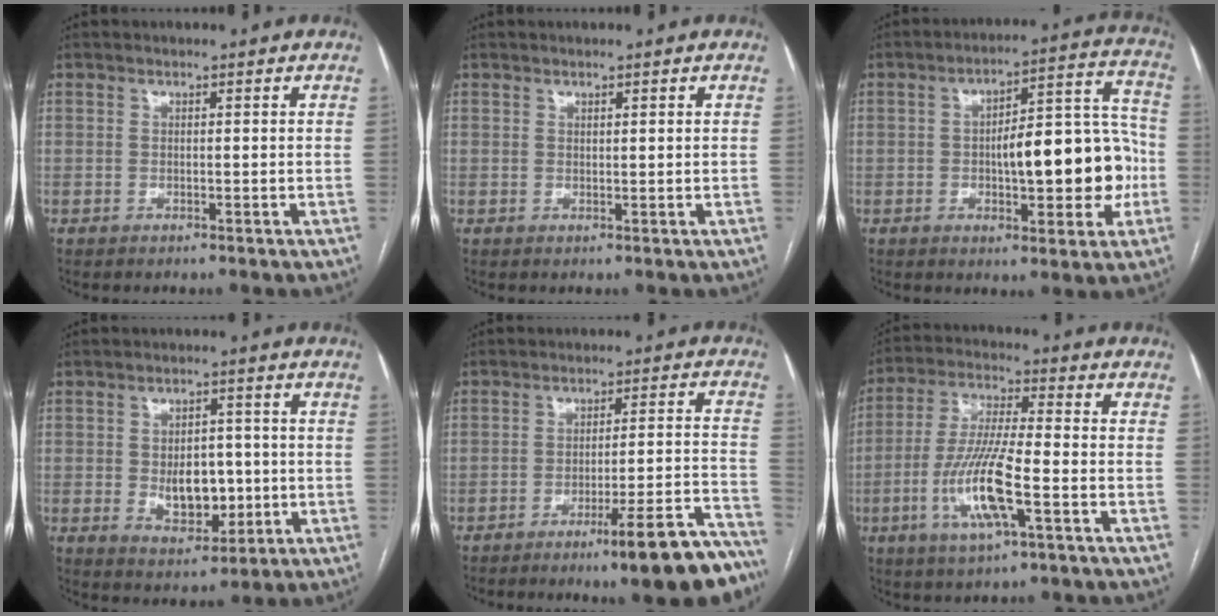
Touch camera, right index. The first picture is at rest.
{"total": 0.6, "force": [0.4, 0.1, 0.5], "torque": [-0.010, 0.000, 0.006]}
{"total": 15.4, "force": [-2.4, 5.0, 14.3], "torque": [-0.195, 0.042, -0.025]}
{"total": 7.8, "force": [-0.7, 4.7, 6.1], "torque": [-0.097, 0.001, 0.001]}
{"total": 13.6, "force": [-10.2, 0.7, 9.0], "torque": [-0.075, 0.038, -0.144]}
{"total": 12.2, "force": [-4.0, 1.5, 11.4], "torque": [-0.234, -0.009, -0.076]}